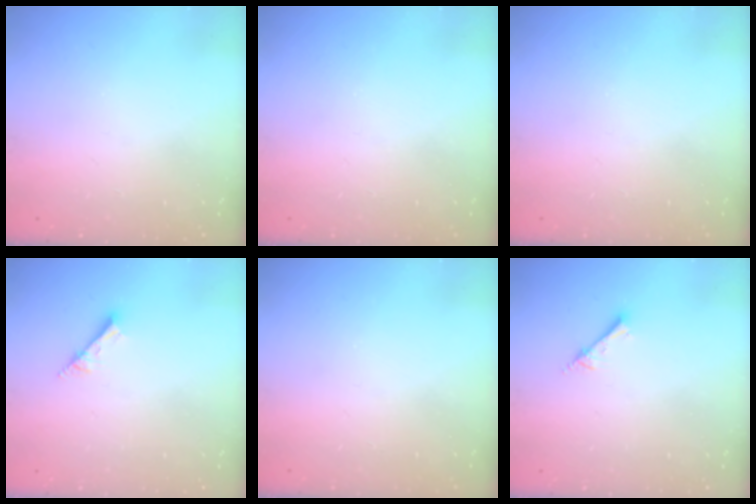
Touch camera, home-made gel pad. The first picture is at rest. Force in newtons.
{"total": 0.0}
{"total": 0.0}
{"total": 1.7, "press": 1.6, "slide": 0.1}
{"total": 0.0}
{"total": 2.2, "press": 2.2, "slide": 0.3}